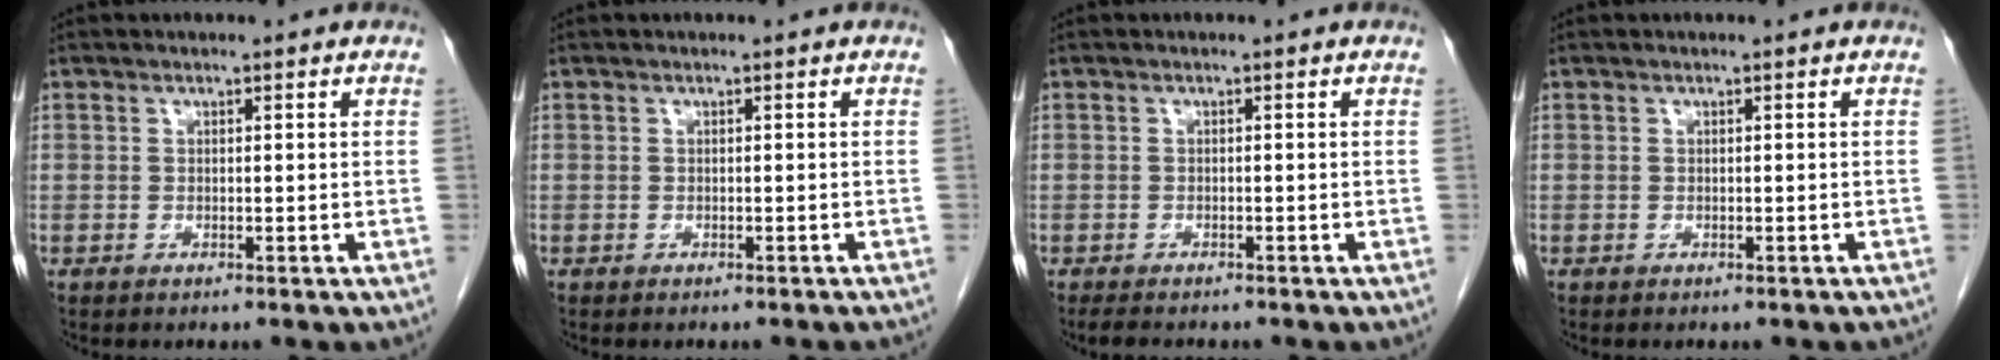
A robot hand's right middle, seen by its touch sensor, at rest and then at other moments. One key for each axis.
{"total": 2.0, "fx": -1.9, "fy": 0.2, "fz": 0.8, "tx": -0.014, "ty": -0.001, "tz": -0.021}
{"total": 3.1, "fx": -2.6, "fy": 0.9, "fz": 1.4, "tx": -0.027, "ty": -0.009, "tz": -0.034}
{"total": 2.2, "fx": -1.9, "fy": 0.8, "fz": 0.9, "tx": -0.015, "ty": -0.003, "tz": -0.019}